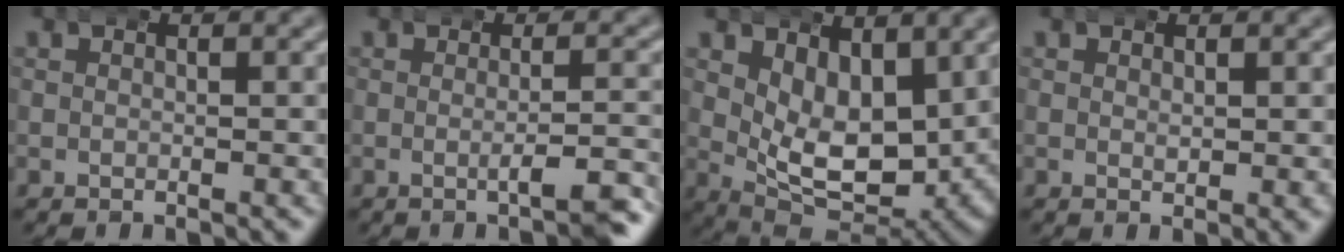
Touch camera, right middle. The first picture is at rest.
{"total": 2.7, "force": [-1.2, -0.2, 2.4], "torque": [-0.033, 0.006, -0.026]}
{"total": 9.9, "force": [2.2, 5.8, 7.7], "torque": [-0.112, -0.025, 0.040]}
{"total": 1.0, "force": [0.9, 0.1, 0.6], "torque": [-0.005, 0.006, 0.012]}